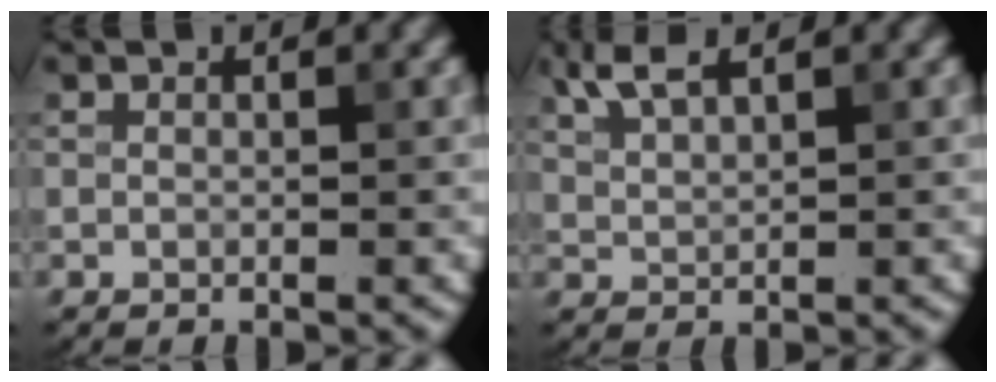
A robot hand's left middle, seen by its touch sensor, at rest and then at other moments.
{"total": 2.9, "force": [2.1, 0.9, 1.8], "torque": [-0.042, 0.005, 0.046]}